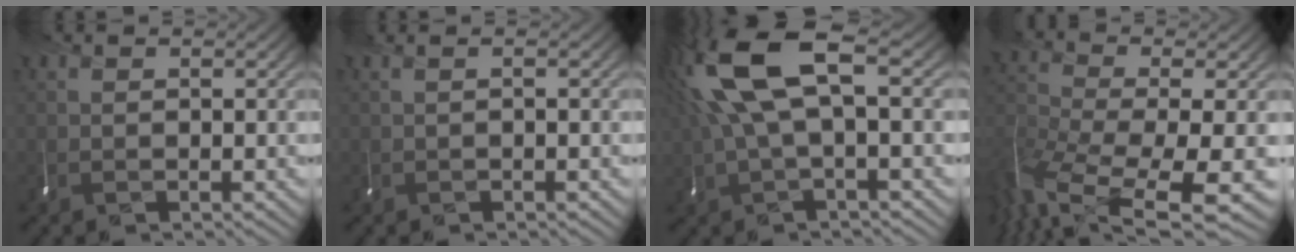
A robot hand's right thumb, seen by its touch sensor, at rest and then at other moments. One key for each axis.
{"total": 0.8, "fx": -0.4, "fy": -0.8, "fz": -0.1, "tx": 0.010, "ty": -0.001, "tz": -0.012}
{"total": 10.2, "fx": 2.2, "fy": 3.4, "fz": 9.4, "tx": -0.232, "ty": 0.012, "tz": 0.044}
{"total": 11.9, "fx": -7.1, "fy": 2.9, "fz": 9.1, "tx": -0.225, "ty": -0.025, "tz": -0.114}